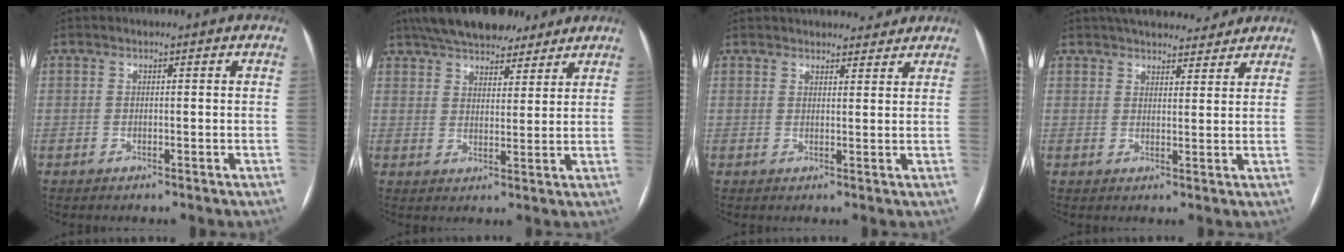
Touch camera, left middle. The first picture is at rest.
{"total": 15.4, "force": [12.5, 5.5, 7.1], "torque": [-0.125, 0.039, 0.191]}
{"total": 8.0, "force": [7.4, 2.6, 2.0], "torque": [-0.012, 0.011, 0.088]}
{"total": 11.4, "force": [10.2, 3.4, 4.0], "torque": [-0.044, 0.018, 0.138]}